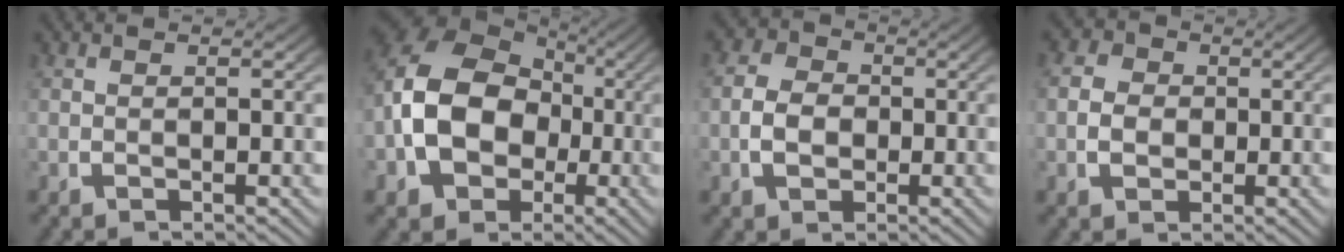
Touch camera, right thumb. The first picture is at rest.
{"total": 12.3, "force": [-0.6, 9.6, 7.6], "torque": [-0.185, -0.047, 0.011]}
{"total": 4.8, "force": [-0.3, 3.9, 2.7], "torque": [-0.048, -0.009, -0.006]}
{"total": 4.1, "force": [0.1, 3.6, 2.0], "torque": [-0.037, -0.013, 0.004]}